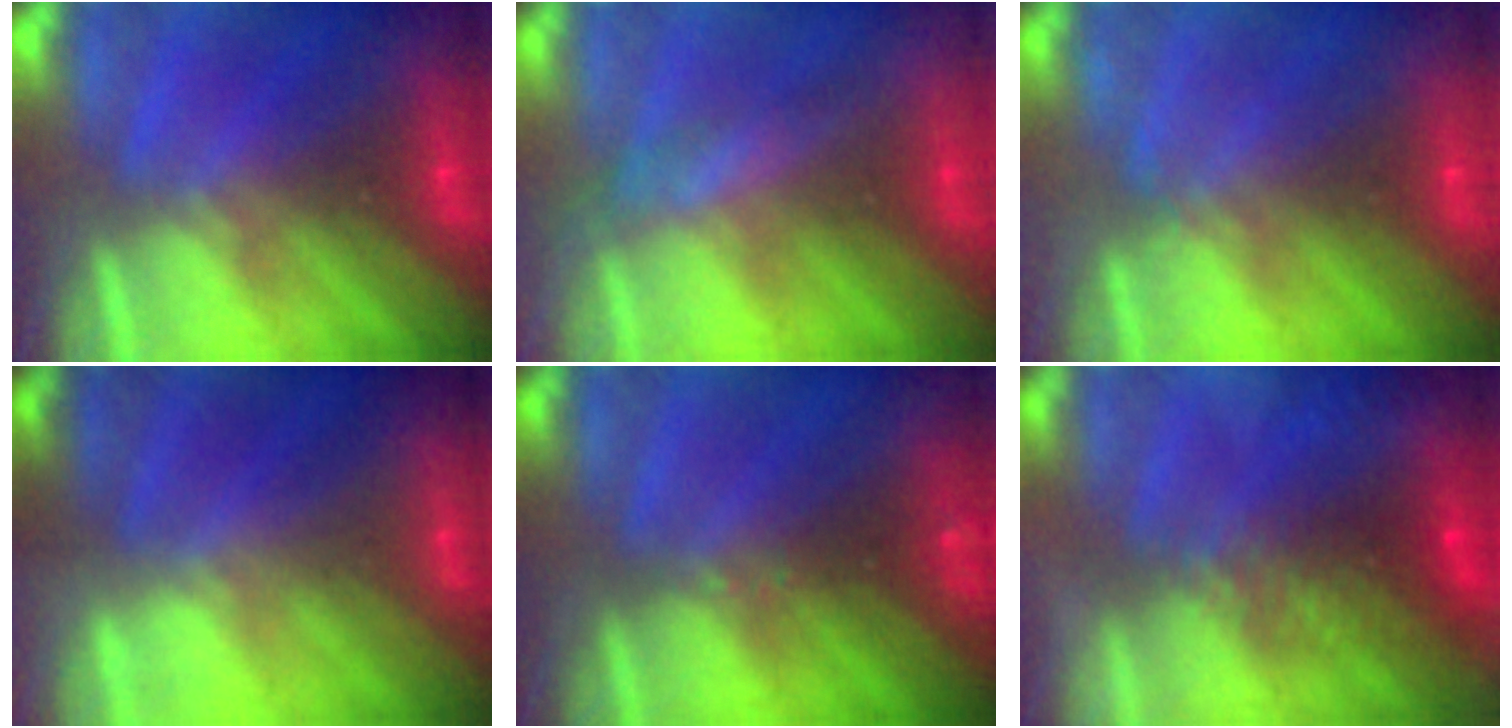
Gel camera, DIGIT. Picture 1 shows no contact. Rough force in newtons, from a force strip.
{"total": 2.8}
{"total": 2.1}
{"total": 2.2}
{"total": 2.4}
{"total": 8.8}